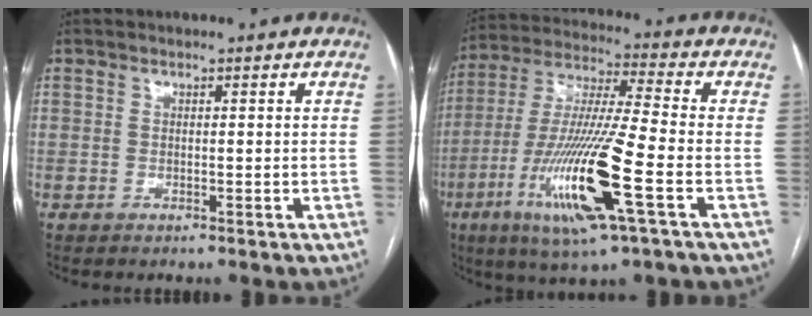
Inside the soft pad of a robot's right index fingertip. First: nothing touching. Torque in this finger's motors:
{"motor_torque": [2.14, 0.00, 1.05, 0.21]}